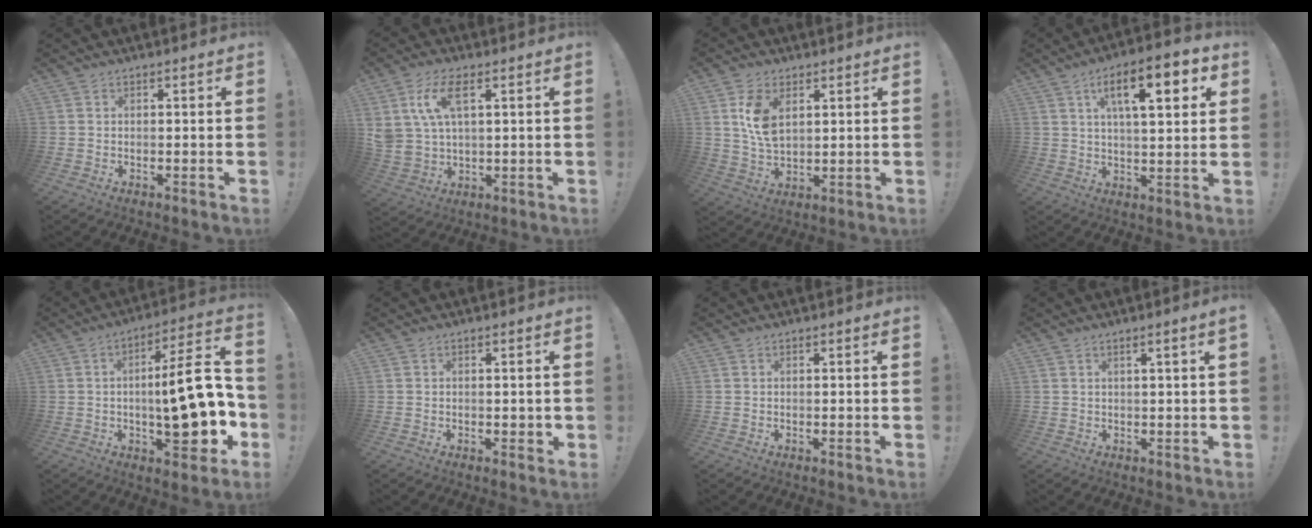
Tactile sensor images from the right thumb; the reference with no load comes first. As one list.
[{"total": 11.0, "force": [4.7, 5.8, 8.1], "torque": [-0.176, -0.003, 0.089]}, {"total": 8.9, "force": [3.7, 5.3, 6.1], "torque": [-0.101, -0.014, 0.067]}, {"total": 14.6, "force": [5.4, 5.0, 12.7], "torque": [-0.194, -0.001, 0.078]}, {"total": 19.9, "force": [-2.2, 6.5, 18.6], "torque": [-0.243, 0.006, -0.034]}, {"total": 1.2, "force": [0.0, 0.7, 0.9], "torque": [-0.013, 0.004, -0.001]}, {"total": 0.0}, {"total": 2.1, "force": [0.7, -0.4, 1.9], "torque": [-0.042, 0.001, 0.012]}]